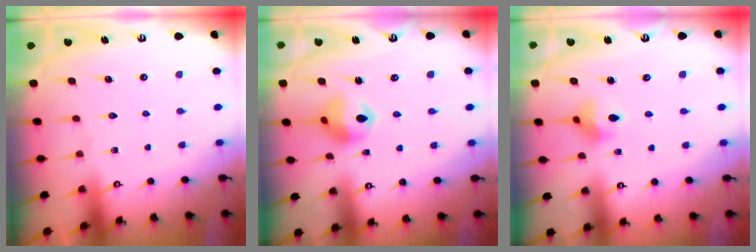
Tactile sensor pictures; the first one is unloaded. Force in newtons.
{"total": 10.4, "press": 10.3, "slide": 1.3}
{"total": 5.0, "press": 5.0, "slide": 0.5}